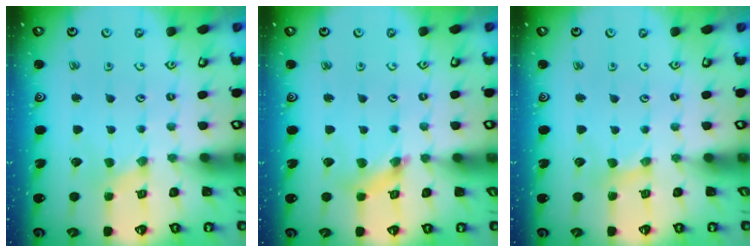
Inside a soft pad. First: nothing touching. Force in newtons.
{"total": 4.3, "press": 4.3, "slide": 0.5}
{"total": 2.0, "press": 2.0, "slide": 0.3}